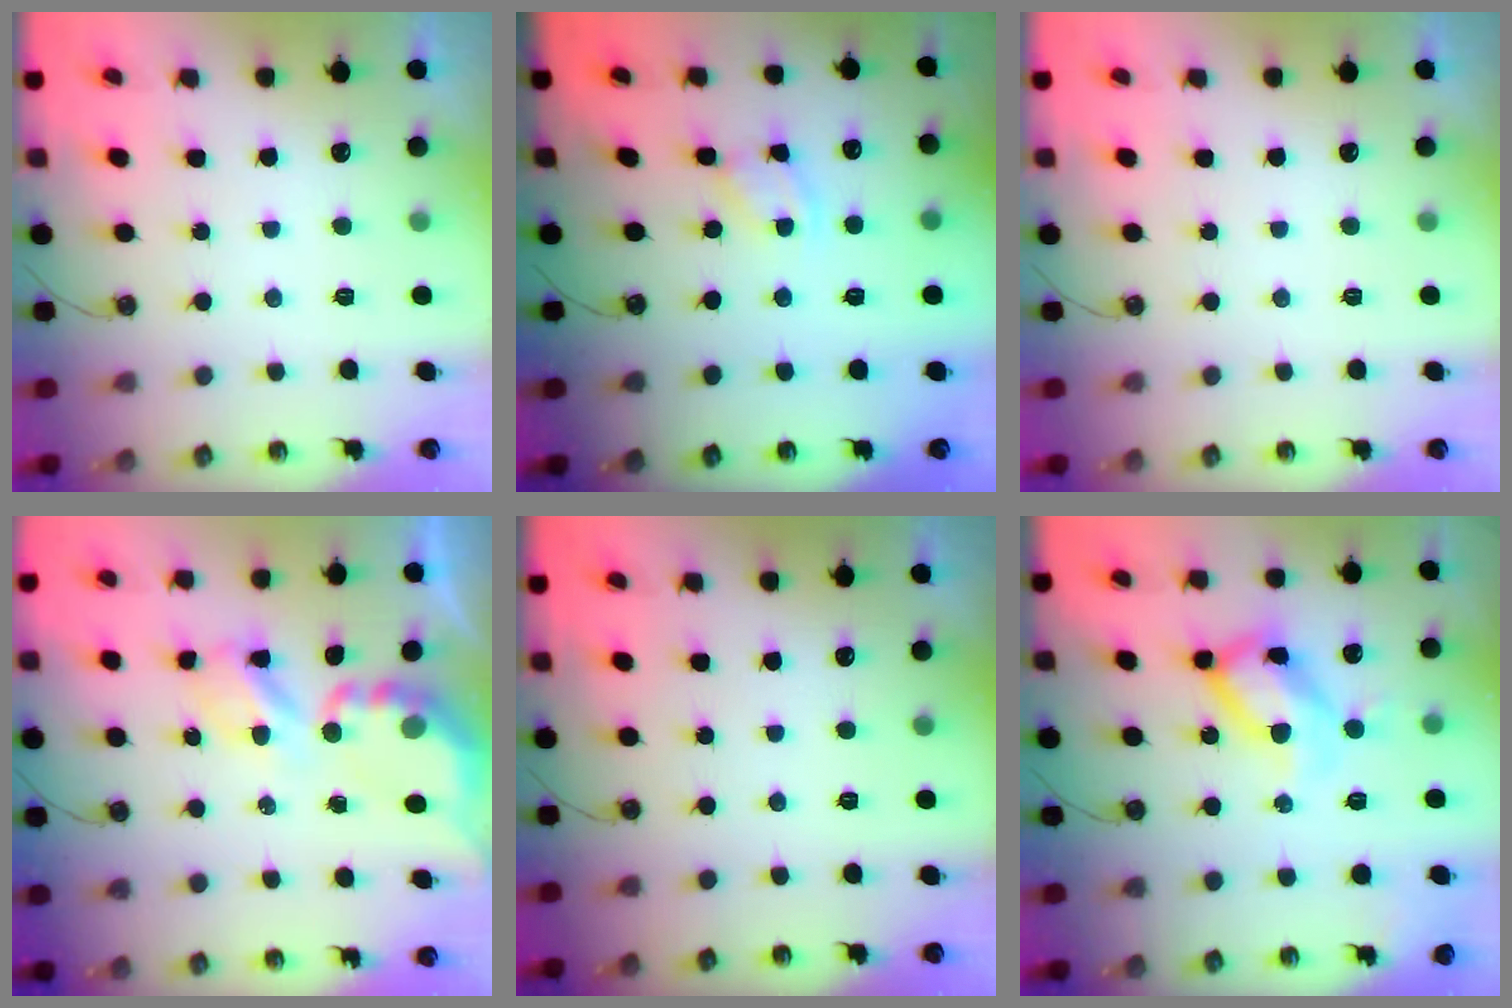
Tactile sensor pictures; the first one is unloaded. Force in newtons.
{"total": 2.7, "press": 2.7, "slide": 0.4}
{"total": 0.0}
{"total": 5.9, "press": 5.9, "slide": 0.5}
{"total": 0.0}
{"total": 17.2, "press": 17.2, "slide": 0.9}